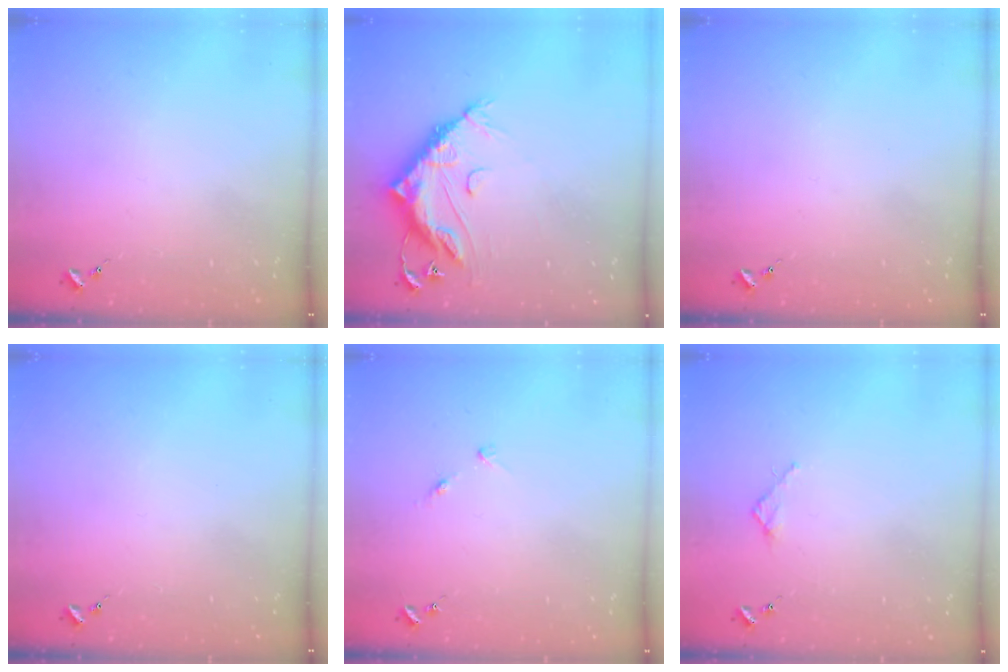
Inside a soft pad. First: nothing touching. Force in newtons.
{"total": 15.2, "press": 15.2, "slide": 1.0}
{"total": 0.0}
{"total": 0.0}
{"total": 5.1, "press": 5.1, "slide": 0.6}
{"total": 2.4, "press": 2.3, "slide": 0.3}